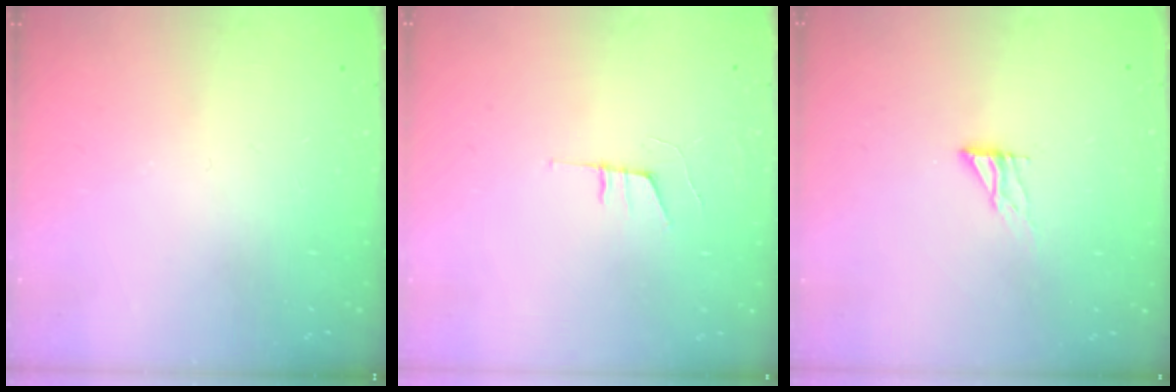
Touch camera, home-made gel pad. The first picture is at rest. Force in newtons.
{"total": 6.1, "press": 5.2, "slide": 3.1}
{"total": 6.3, "press": 6.3, "slide": 0.6}